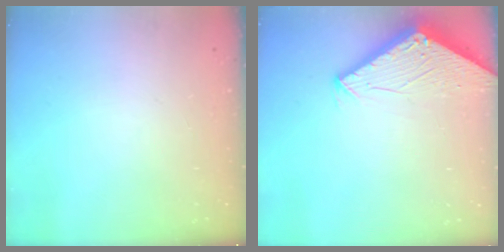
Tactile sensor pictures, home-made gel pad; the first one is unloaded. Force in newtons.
{"total": 2.9, "press": 2.9, "slide": 0.2}